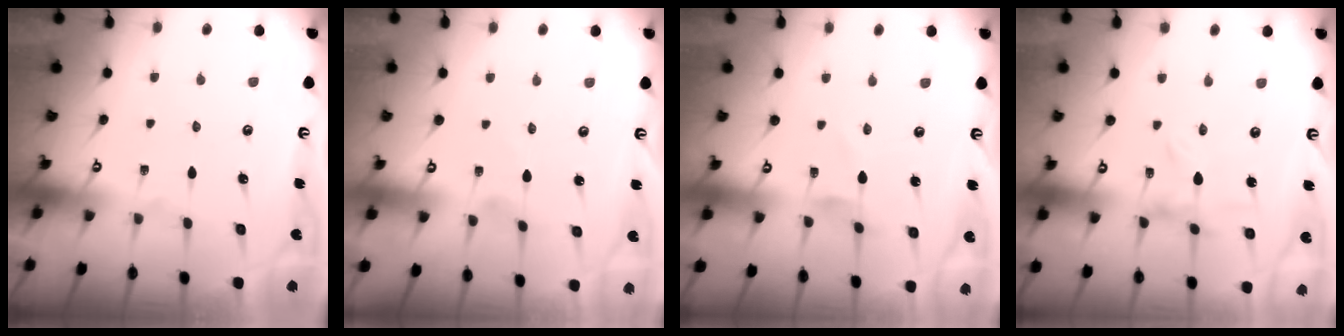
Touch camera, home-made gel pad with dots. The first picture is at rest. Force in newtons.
{"total": 1.2, "press": 1.2, "slide": 0.1}
{"total": 0.8, "press": 0.8, "slide": 0.2}
{"total": 0.0}